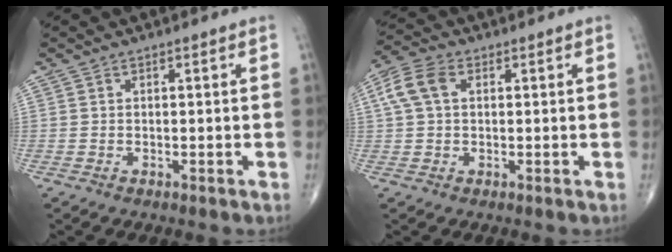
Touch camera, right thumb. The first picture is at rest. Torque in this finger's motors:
{"motor_torque": [0.23, 0.35, 0.71, 0.28, 0.21]}